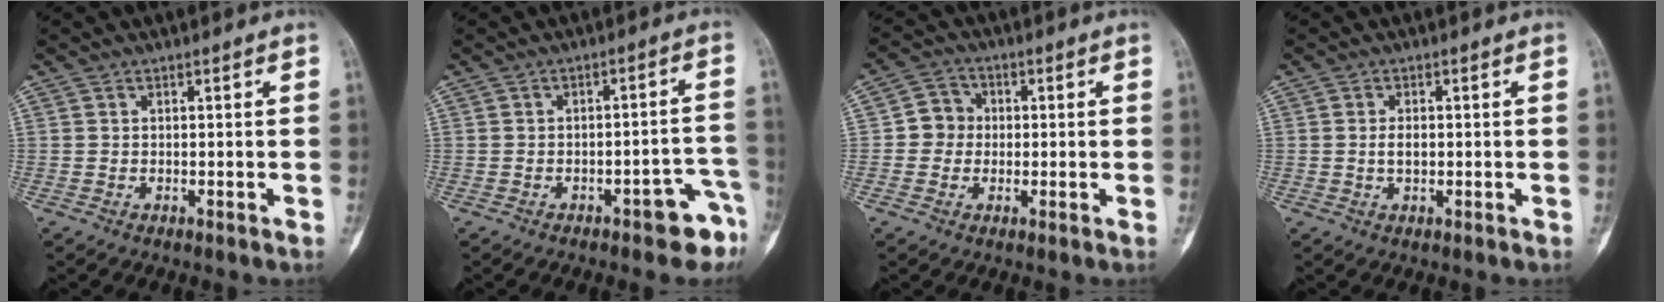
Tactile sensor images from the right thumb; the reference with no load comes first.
{"total": 7.7, "force": [-4.5, 2.9, 5.6], "torque": [-0.041, 0.042, -0.051]}
{"total": 4.9, "force": [-0.1, 4.7, 1.7], "torque": [0.000, 0.011, -0.014]}
{"total": 2.1, "force": [-0.1, 1.1, 1.7], "torque": [-0.029, 0.002, -0.002]}